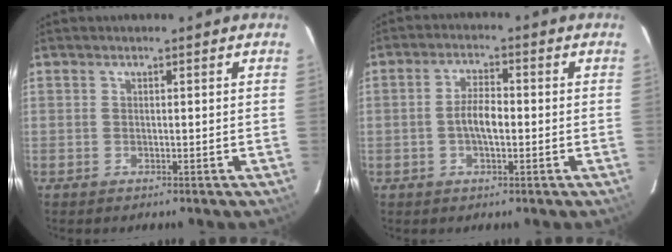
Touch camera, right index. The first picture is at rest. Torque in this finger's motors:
{"motor_torque": [0.67, -0.18, 0.33, 0.10]}